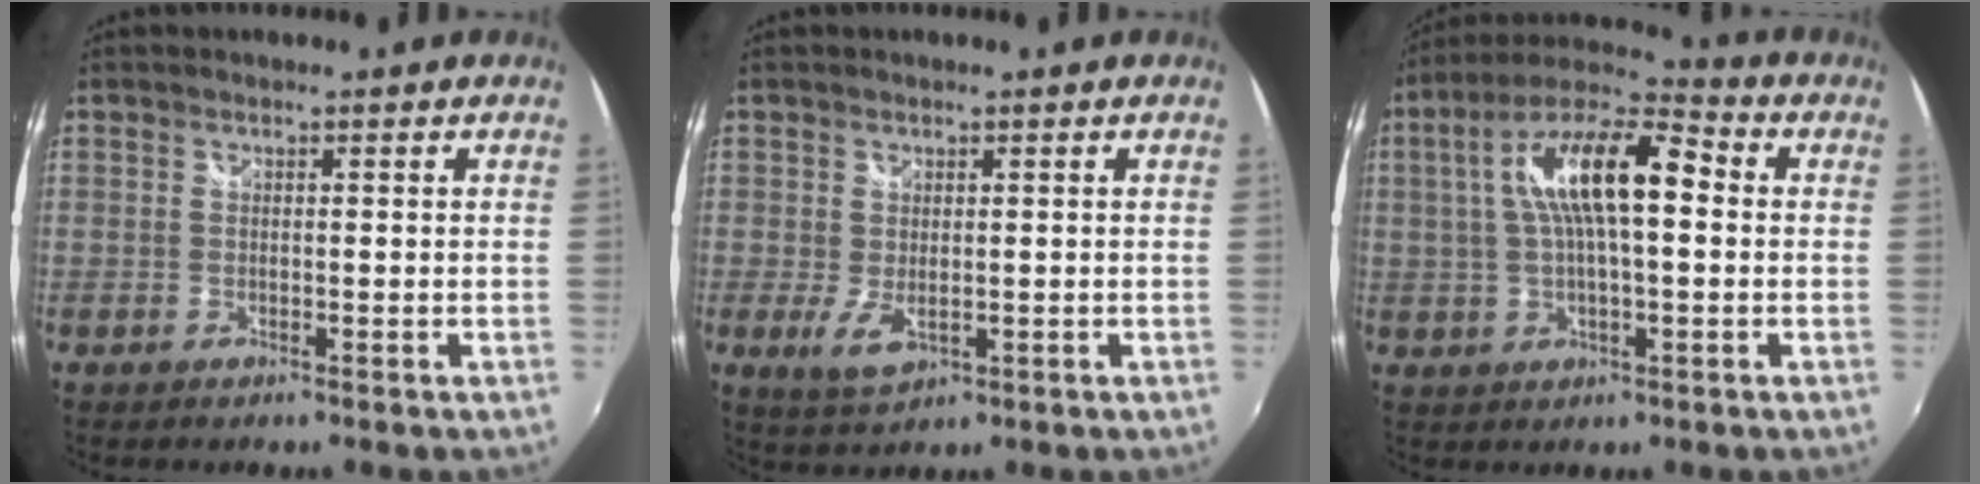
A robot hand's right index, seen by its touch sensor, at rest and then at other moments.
{"total": 4.1, "force": [-0.4, 2.5, 3.2], "torque": [-0.059, -0.013, -0.001]}
{"total": 16.0, "force": [2.1, 5.5, 14.8], "torque": [-0.270, 0.026, 0.024]}